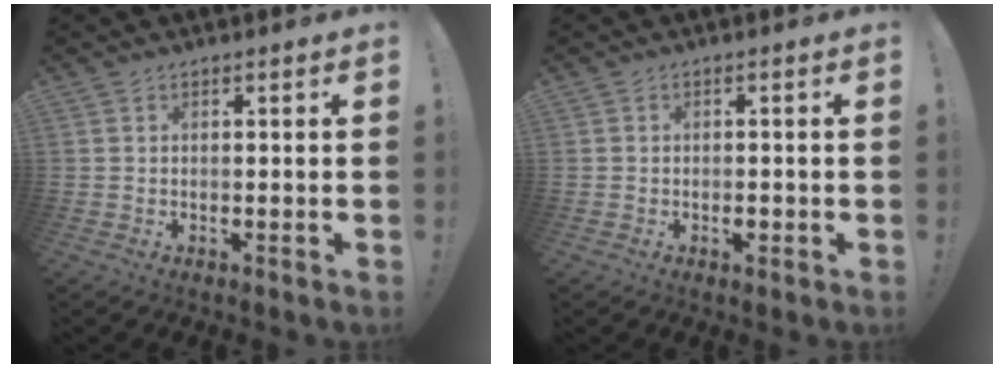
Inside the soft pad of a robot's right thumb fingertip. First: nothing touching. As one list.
[{"total": 1.6, "force": [-0.9, 0.7, 1.1], "torque": [-0.008, -0.001, -0.016]}]